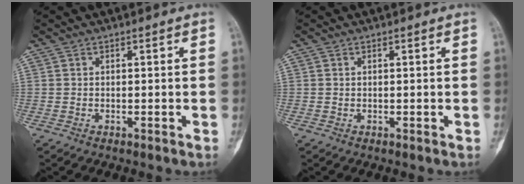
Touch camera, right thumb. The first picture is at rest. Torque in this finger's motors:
{"motor_torque": [-0.43, -0.42, 0.22, 0.02, -0.10]}